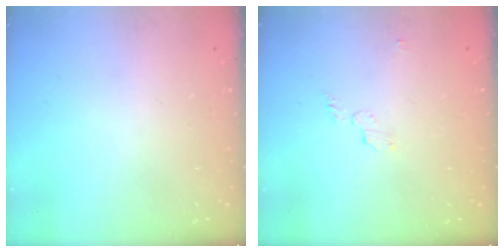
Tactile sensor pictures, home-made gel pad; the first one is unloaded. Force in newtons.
{"total": 3.9, "press": 3.9, "slide": 0.4}